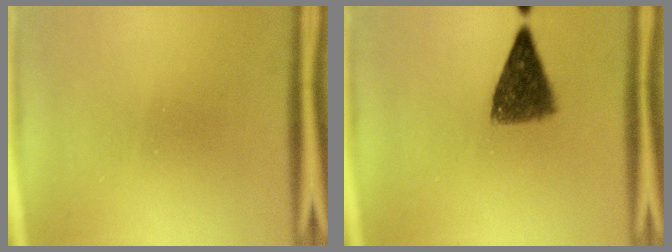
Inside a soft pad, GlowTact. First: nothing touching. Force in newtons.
{"total": 7.3}